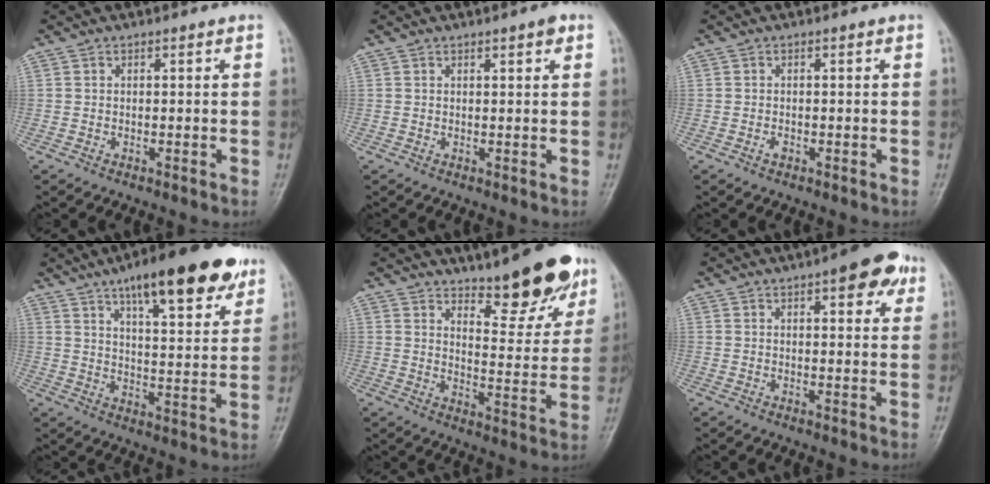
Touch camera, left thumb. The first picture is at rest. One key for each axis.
{"total": 1.7, "fx": 1.0, "fy": 0.4, "fz": 1.3, "tx": -0.017, "ty": -0.003, "tz": 0.014}
{"total": 0.7, "fx": -0.3, "fy": 0.4, "fz": 0.5, "tx": -0.008, "ty": 0.003, "tz": -0.005}
{"total": 19.4, "fx": 12.2, "fy": 5.7, "fz": 14.0, "tx": -0.172, "ty": -0.042, "tz": 0.182}
{"total": 14.4, "fx": 10.5, "fy": 4.4, "fz": 8.8, "tx": -0.076, "ty": -0.068, "tz": 0.157}
{"total": 8.8, "fx": 4.5, "fy": 3.3, "fz": 6.8, "tx": -0.060, "ty": -0.011, "tz": 0.051}